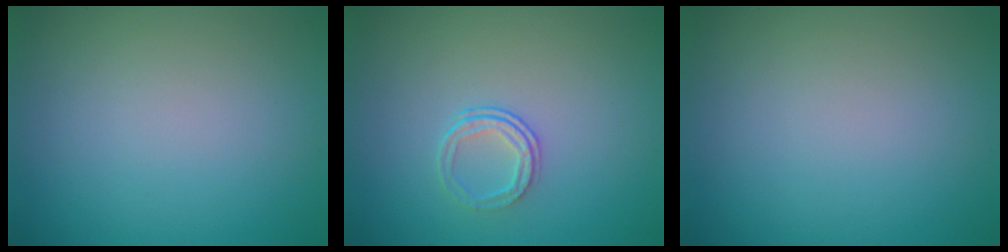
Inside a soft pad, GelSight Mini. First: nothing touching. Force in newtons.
{"total": 1.7, "press": 1.1, "slide": 1.4}
{"total": 0.0}